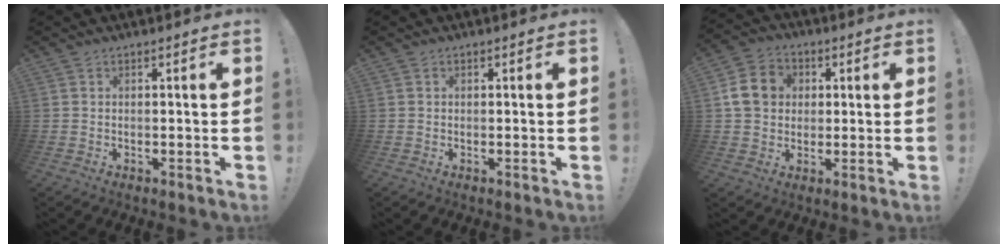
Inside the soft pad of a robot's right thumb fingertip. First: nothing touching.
{"total": 0.0}
{"total": 11.5, "force": [2.0, 10.0, 5.3], "torque": [-0.084, 0.011, 0.044]}